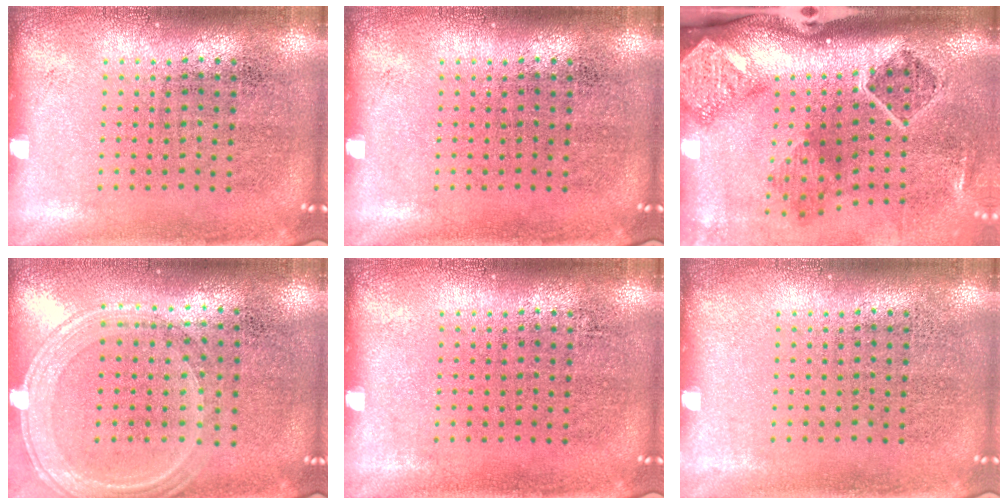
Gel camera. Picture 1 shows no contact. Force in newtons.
{"total": 0.0}
{"total": 2.9, "press": 1.9, "slide": 2.2}
{"total": 1.3, "press": 1.2, "slide": 0.3}
{"total": 0.0}
{"total": 0.0}